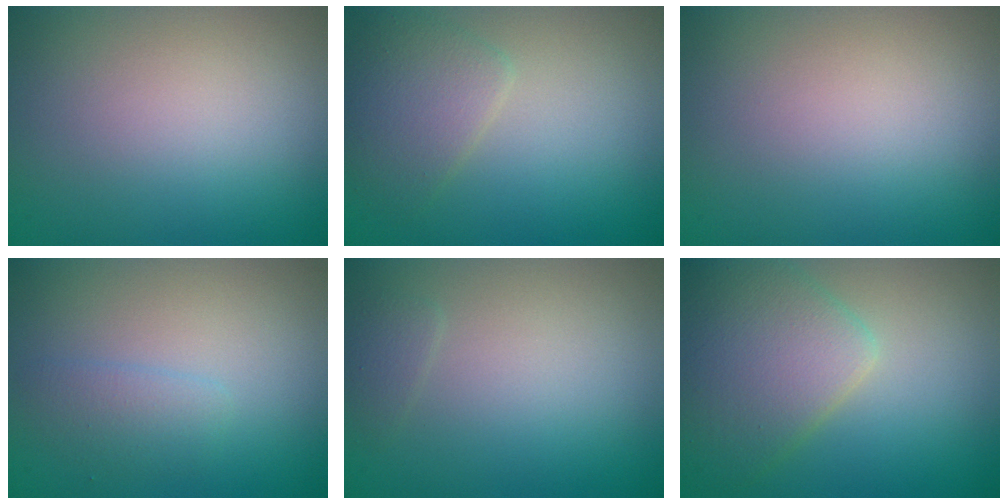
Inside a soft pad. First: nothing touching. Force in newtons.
{"total": 2.9, "press": 2.9, "slide": 0.1}
{"total": 0.0}
{"total": 1.5, "press": 1.5, "slide": 0.0}
{"total": 0.8, "press": 0.8, "slide": 0.1}
{"total": 6.3, "press": 6.3, "slide": 0.3}